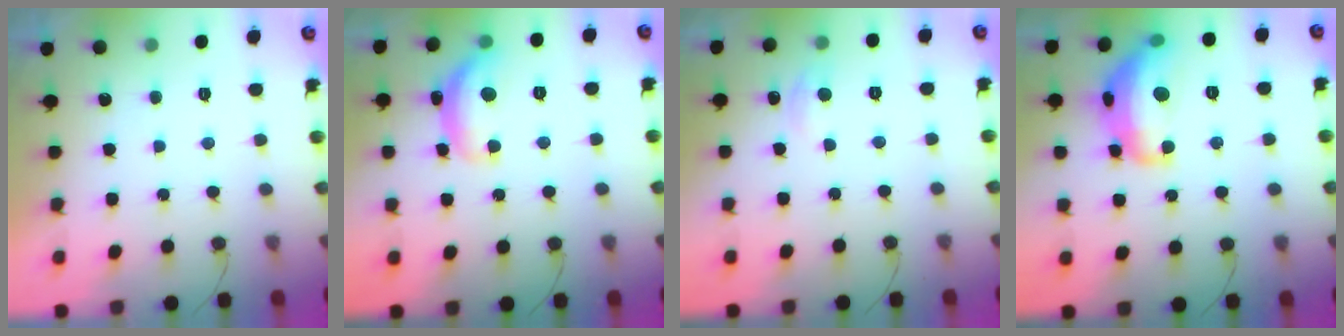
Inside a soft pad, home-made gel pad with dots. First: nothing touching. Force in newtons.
{"total": 13.5, "press": 13.5, "slide": 0.9}
{"total": 6.5, "press": 6.4, "slide": 0.7}
{"total": 16.7, "press": 16.7, "slide": 0.6}